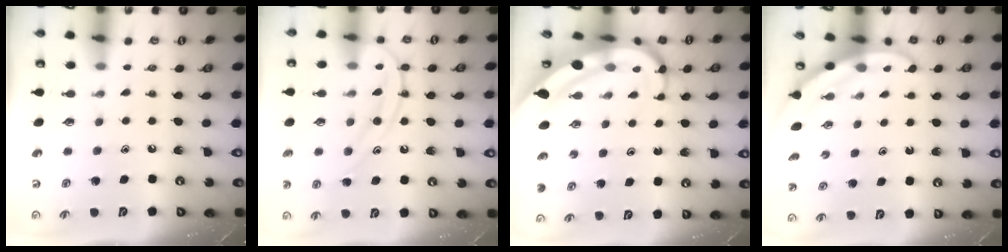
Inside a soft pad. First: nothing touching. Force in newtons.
{"total": 11.9, "press": 11.9, "slide": 0.8}
{"total": 9.6, "press": 9.6, "slide": 1.2}
{"total": 3.2, "press": 3.2, "slide": 0.2}